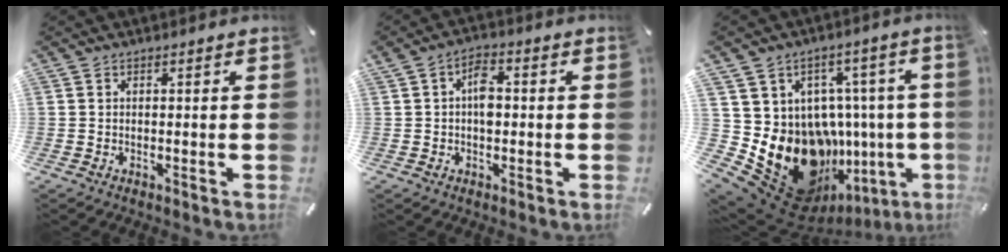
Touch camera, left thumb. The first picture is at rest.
{"total": 5.1, "force": [0.1, 3.1, 4.1], "torque": [-0.054, 0.003, -0.003]}
{"total": 22.1, "force": [-7.4, 16.5, 12.8], "torque": [-0.196, -0.015, -0.066]}